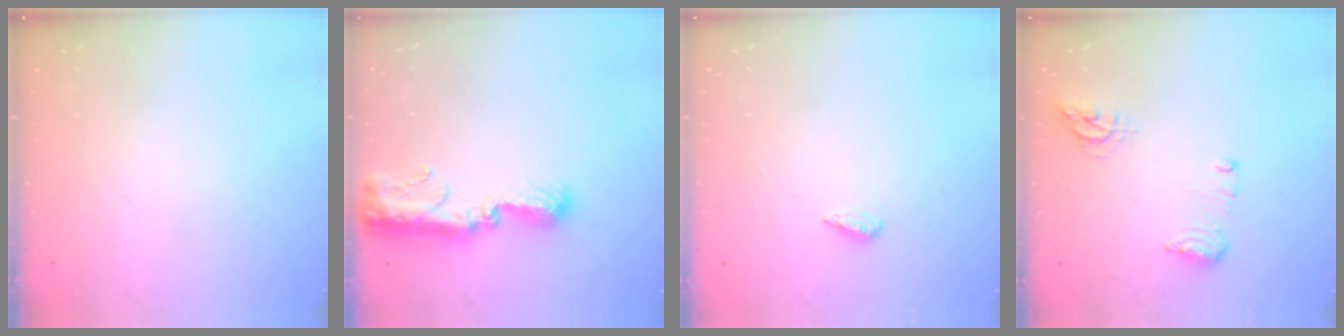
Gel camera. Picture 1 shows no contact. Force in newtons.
{"total": 12.1, "press": 12.0, "slide": 0.9}
{"total": 2.3, "press": 2.2, "slide": 0.8}
{"total": 11.7, "press": 10.0, "slide": 6.1}